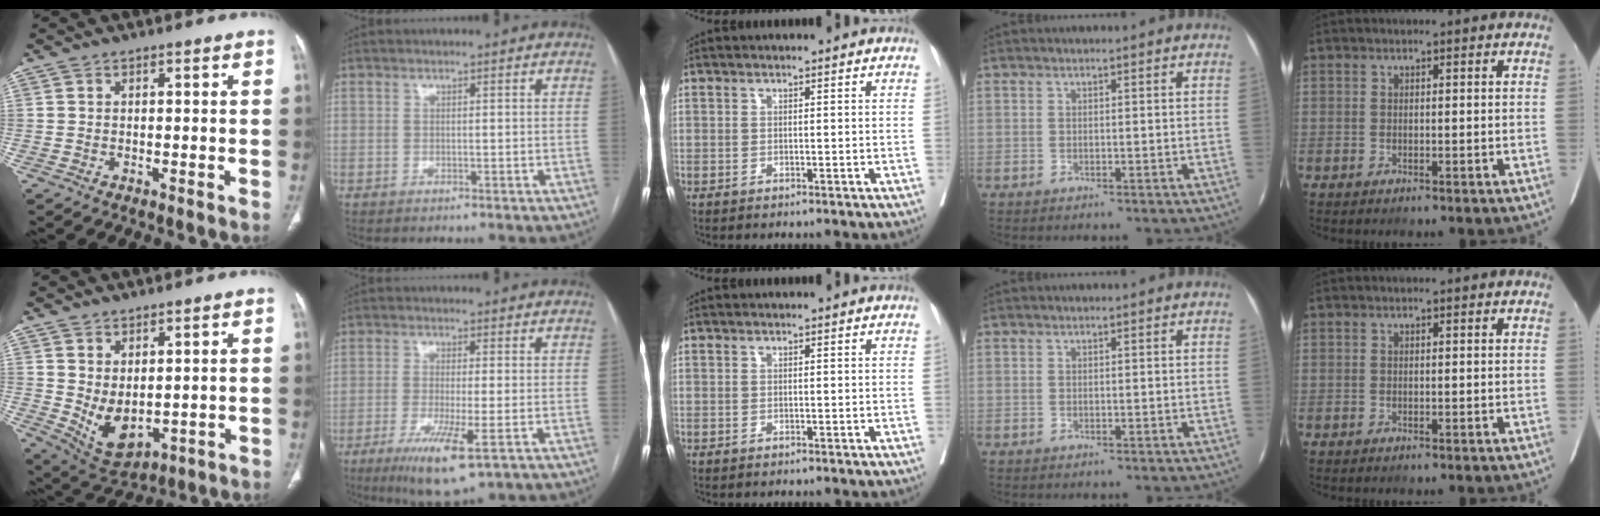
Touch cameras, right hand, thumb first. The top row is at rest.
{"thumb": {"total": 8.1, "force": [0.4, 4.9, 6.4], "torque": [-0.100, -0.014, 0.038]}, "index": {"total": 9.0, "force": [-4.2, 0.9, 7.9], "torque": [-0.146, -0.028, -0.066]}}